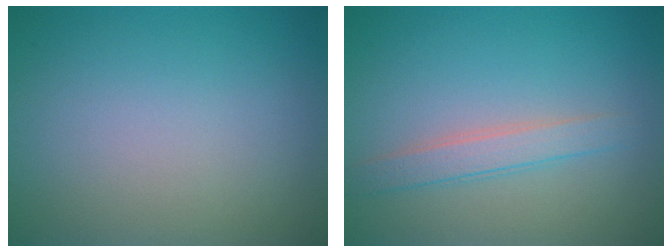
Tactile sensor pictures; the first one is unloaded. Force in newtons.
{"total": 2.3, "press": 2.2, "slide": 0.1}